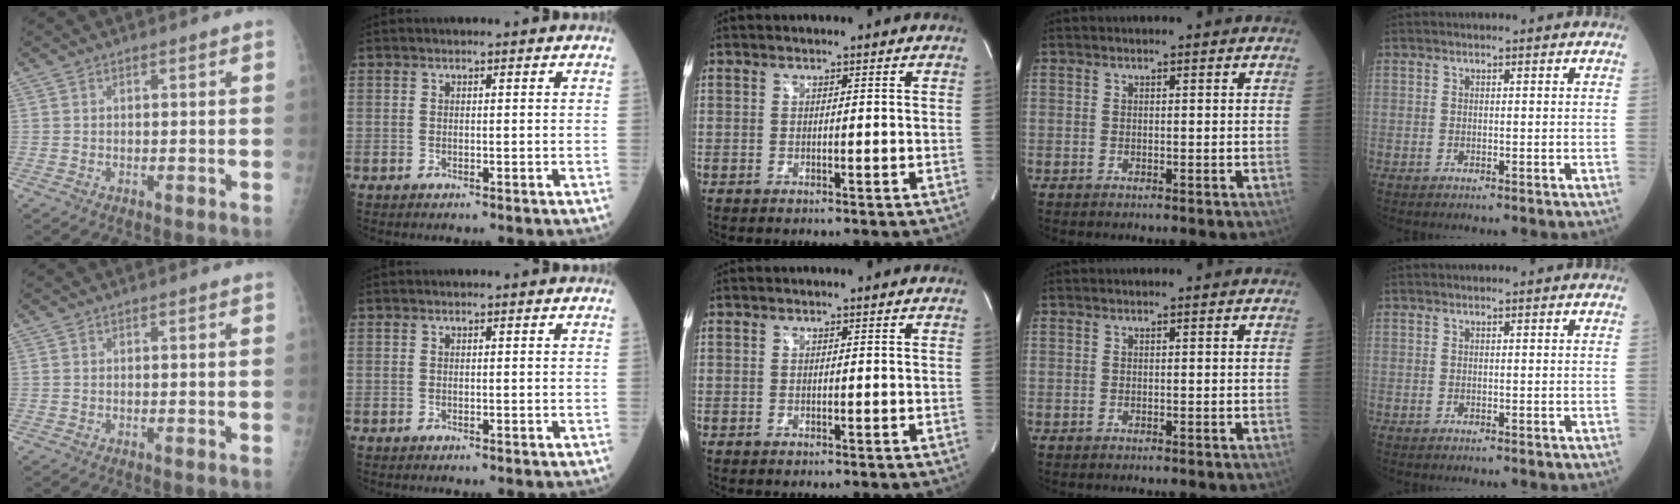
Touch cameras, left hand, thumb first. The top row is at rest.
{}